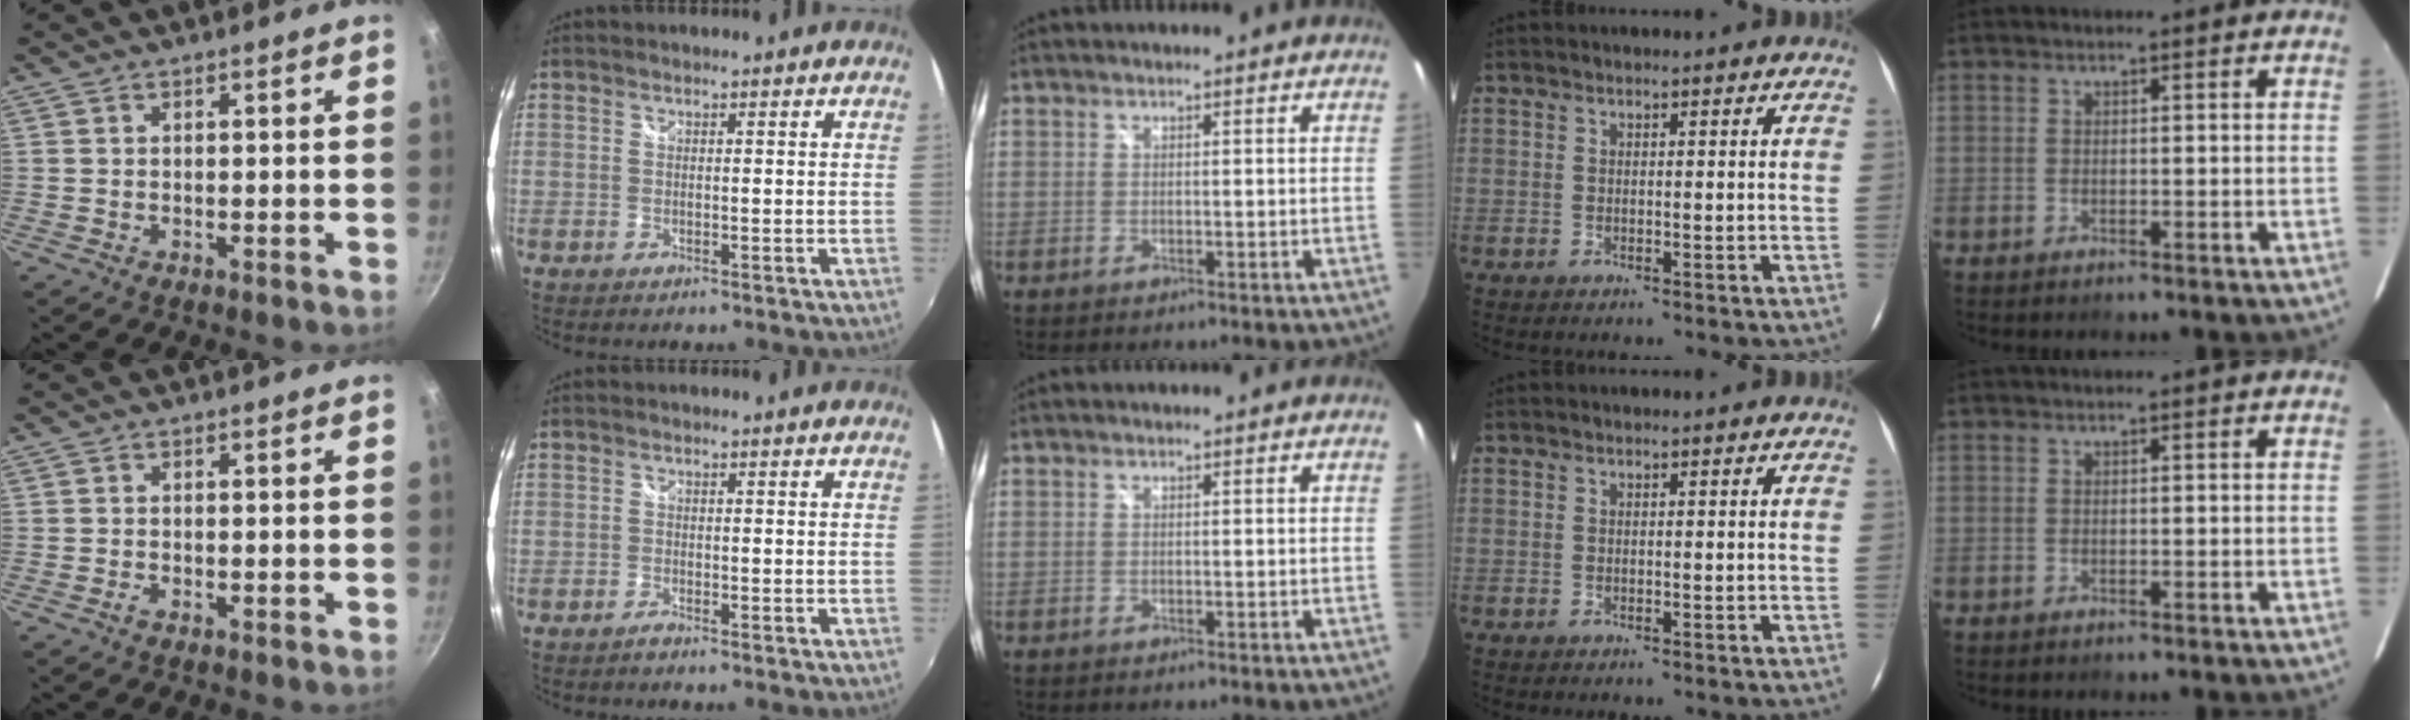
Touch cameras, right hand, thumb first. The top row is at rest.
{"thumb": {"total": 0.8, "force": [-0.5, 0.3, 0.4], "torque": [-0.012, 0.002, -0.014]}, "index": {"total": 0.9, "force": [-0.9, 0.1, 0.3], "torque": [-0.006, -0.003, -0.020]}}